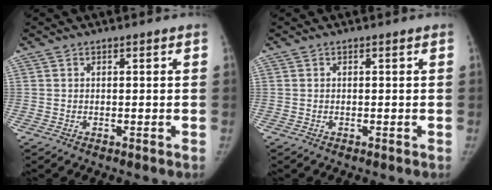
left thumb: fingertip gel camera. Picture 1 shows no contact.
{"total": 0.0}